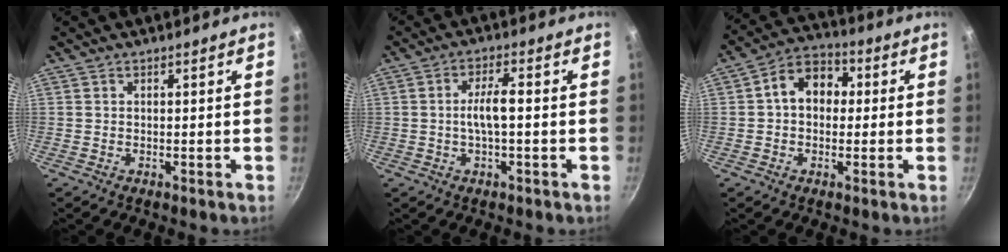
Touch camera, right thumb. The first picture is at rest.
{"total": 4.9, "force": [-0.4, 1.4, 4.7], "torque": [-0.094, 0.017, -0.009]}
{"total": 9.4, "force": [1.0, 7.1, 6.0], "torque": [-0.057, 0.024, -0.003]}